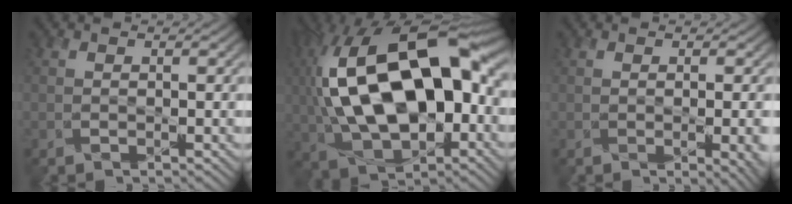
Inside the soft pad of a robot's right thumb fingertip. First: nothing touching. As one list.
[{"total": 19.9, "force": [2.1, 11.0, 16.5], "torque": [-0.338, 0.011, 0.032]}, {"total": 4.9, "force": [-1.0, 1.9, 4.4], "torque": [-0.045, -0.013, 0.006]}]